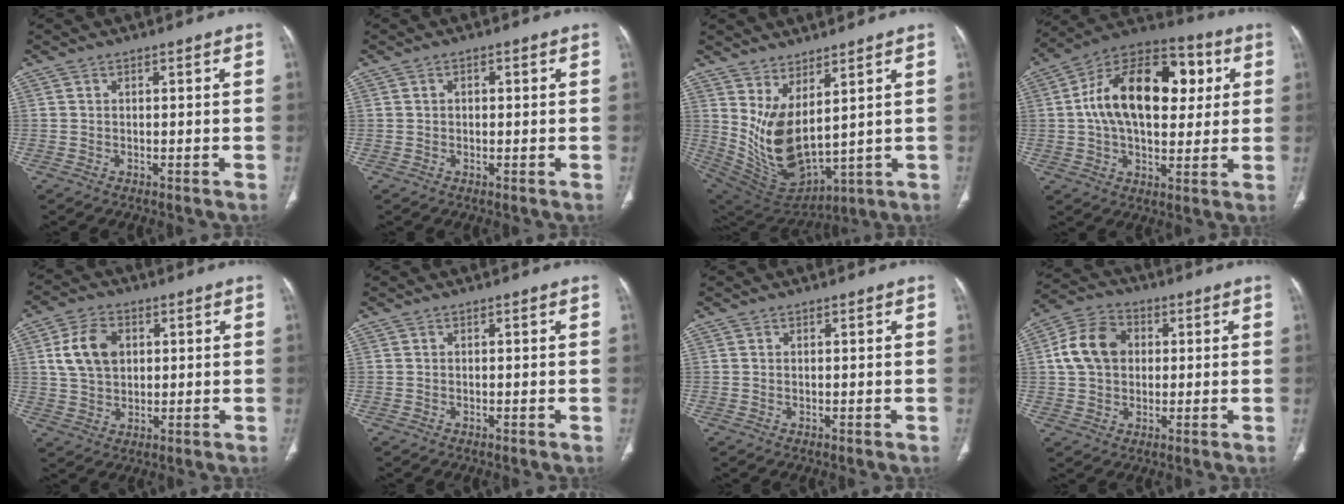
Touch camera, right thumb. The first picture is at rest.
{"total": 1.1, "force": [0.2, 0.9, 0.7], "torque": [-0.009, 0.003, 0.003]}
{"total": 13.2, "force": [4.2, 6.0, 11.0], "torque": [-0.200, -0.050, 0.113]}
{"total": 22.8, "force": [4.1, 13.4, 17.9], "torque": [-0.268, 0.019, 0.056]}
{"total": 9.1, "force": [2.3, 6.4, 6.1], "torque": [-0.101, -0.001, 0.046]}
{"total": 0.0}
{"total": 0.0}
{"total": 10.8, "force": [1.6, 8.4, 6.7], "torque": [-0.112, 0.017, 0.023]}